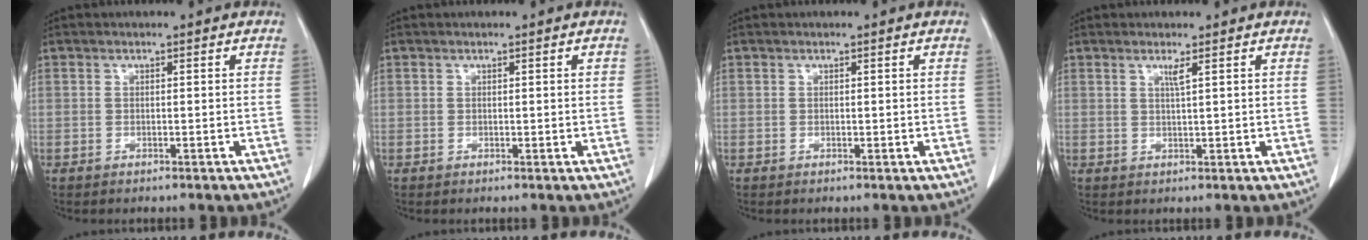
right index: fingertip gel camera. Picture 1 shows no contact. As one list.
[{"total": 0.8, "force": [0.3, 0.3, 0.6], "torque": [-0.005, 0.001, 0.005]}, {"total": 0.0}, {"total": 1.6, "force": [1.0, -0.3, 1.3], "torque": [-0.026, -0.005, 0.018]}]